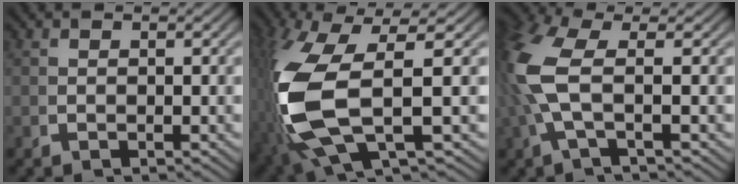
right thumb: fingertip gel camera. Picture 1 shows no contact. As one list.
[{"total": 13.6, "force": [-1.4, 6.9, 11.6], "torque": [-0.274, -0.032, 0.001]}, {"total": 6.7, "force": [0.5, 3.1, 5.9], "torque": [-0.160, -0.011, 0.017]}]